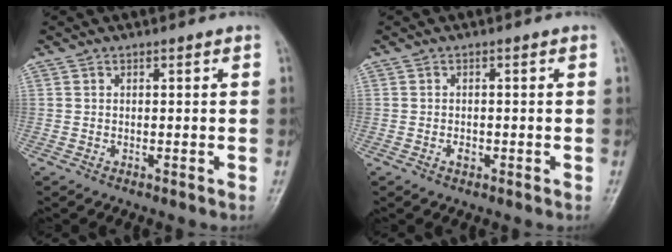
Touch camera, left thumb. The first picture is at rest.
{"total": 1.3, "force": [-0.6, 0.9, 0.6], "torque": [-0.009, 0.007, -0.010]}